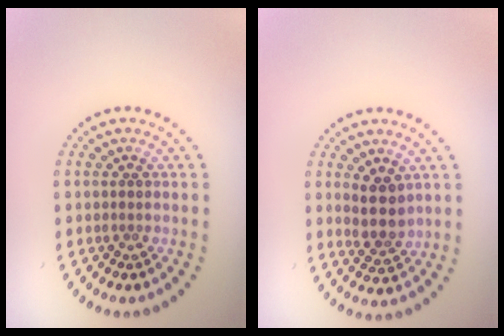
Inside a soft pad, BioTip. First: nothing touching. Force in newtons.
{"total": 2.8, "press": 2.5, "slide": 1.3}